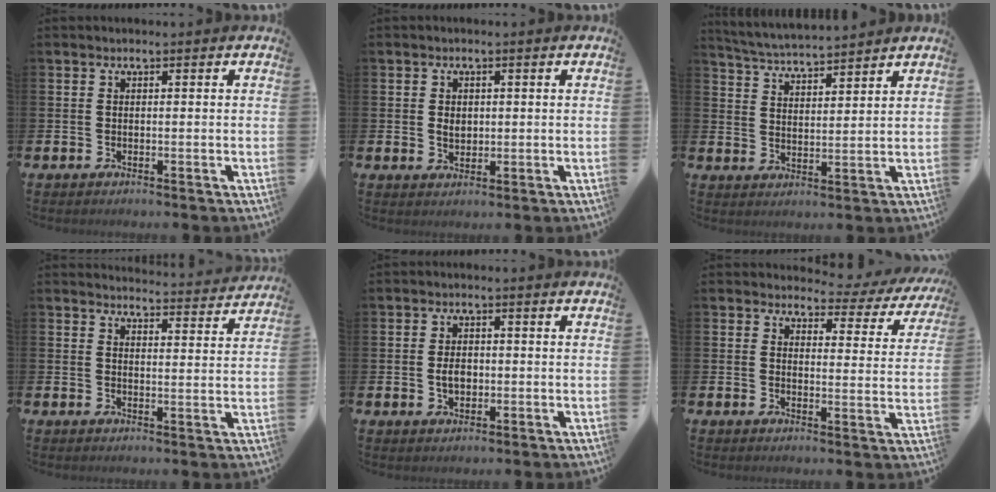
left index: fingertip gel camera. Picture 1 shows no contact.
{"total": 2.0, "force": [0.5, 1.6, 1.1], "torque": [-0.007, 0.002, 0.003]}
{"total": 4.6, "force": [4.6, -0.1, 0.3], "torque": [-0.027, -0.031, 0.081]}
{"total": 4.0, "force": [4.0, 0.2, 0.1], "torque": [-0.001, -0.036, 0.068]}
{"total": 2.7, "force": [-0.2, 1.9, 2.0], "torque": [-0.022, -0.001, -0.009]}
{"total": 2.7, "force": [2.2, 1.5, 0.7], "torque": [-0.018, -0.024, 0.027]}